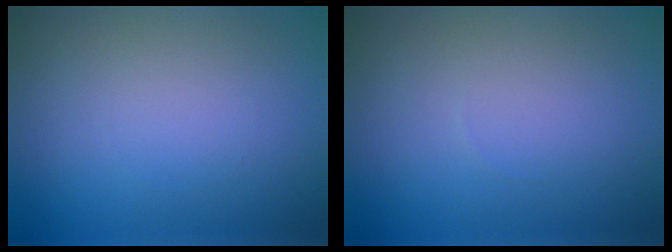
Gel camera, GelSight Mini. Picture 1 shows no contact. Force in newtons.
{"total": 0.0}